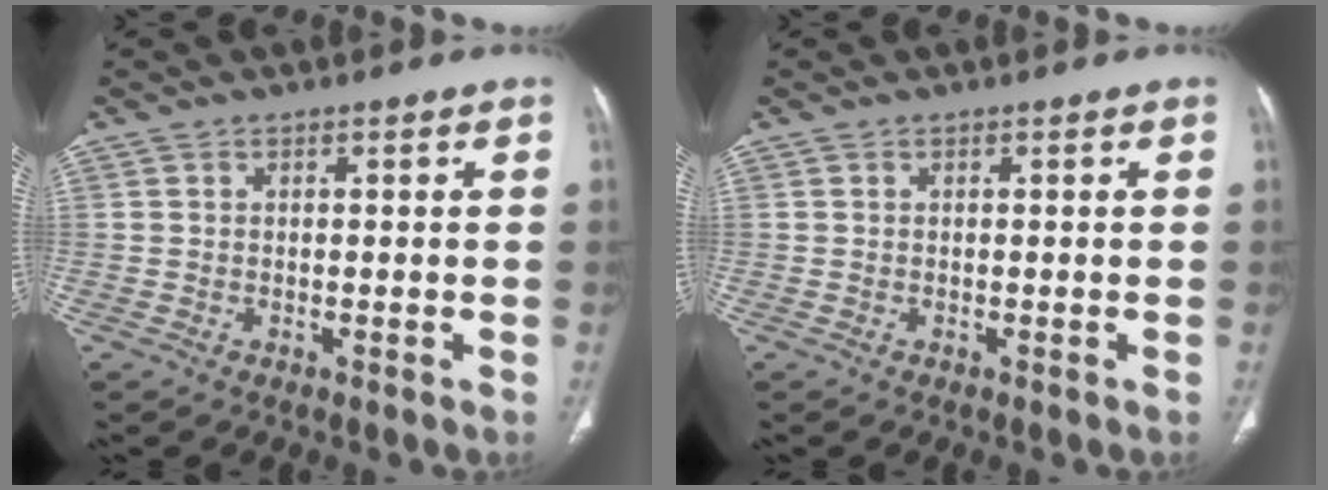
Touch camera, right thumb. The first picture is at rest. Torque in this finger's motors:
{"motor_torque": [0.00, 0.00, -0.02, 0.02, 0.00]}